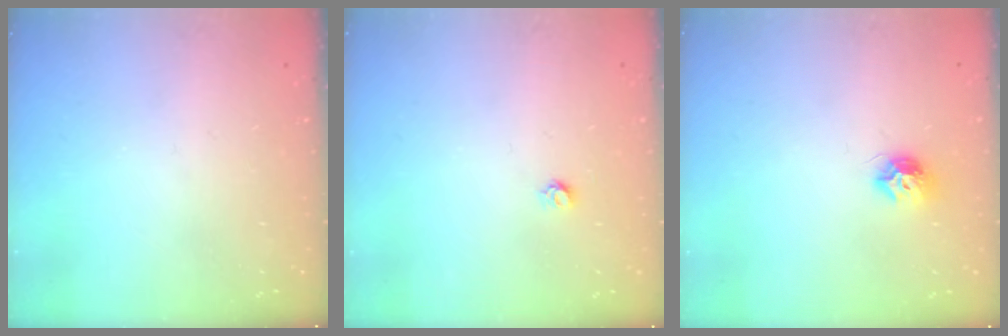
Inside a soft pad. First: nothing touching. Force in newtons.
{"total": 3.5, "press": 3.4, "slide": 0.4}
{"total": 7.9, "press": 7.9, "slide": 0.4}